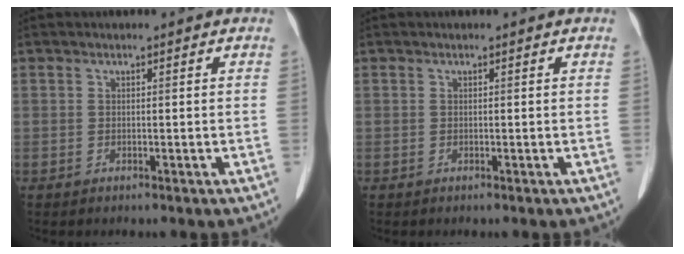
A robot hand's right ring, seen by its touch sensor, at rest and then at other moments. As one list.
[{"total": 0.0}]